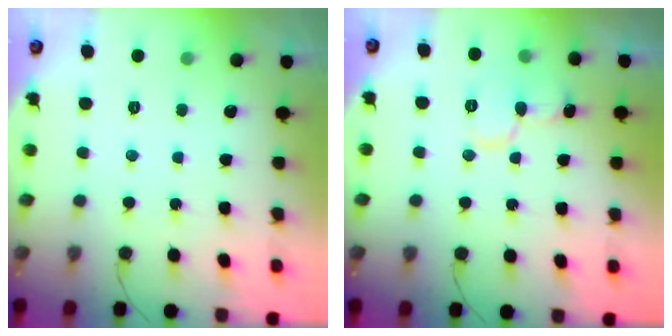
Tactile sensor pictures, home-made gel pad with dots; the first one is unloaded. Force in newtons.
{"total": 9.4, "press": 9.3, "slide": 1.2}